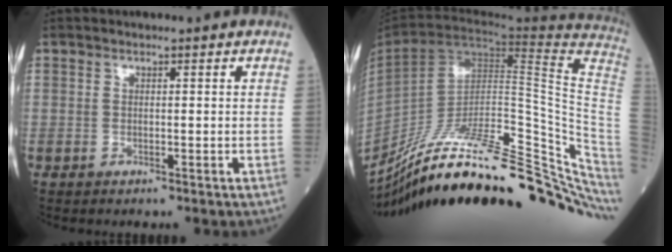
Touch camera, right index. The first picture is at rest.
{"total": 37.5, "force": [-26.9, 6.7, 25.3], "torque": [-0.302, -0.025, -0.395]}